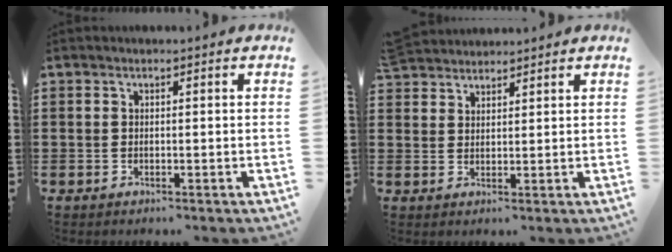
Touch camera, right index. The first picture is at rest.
{"total": 3.1, "force": [3.0, 0.5, -0.3], "torque": [-0.004, -0.001, 0.060]}